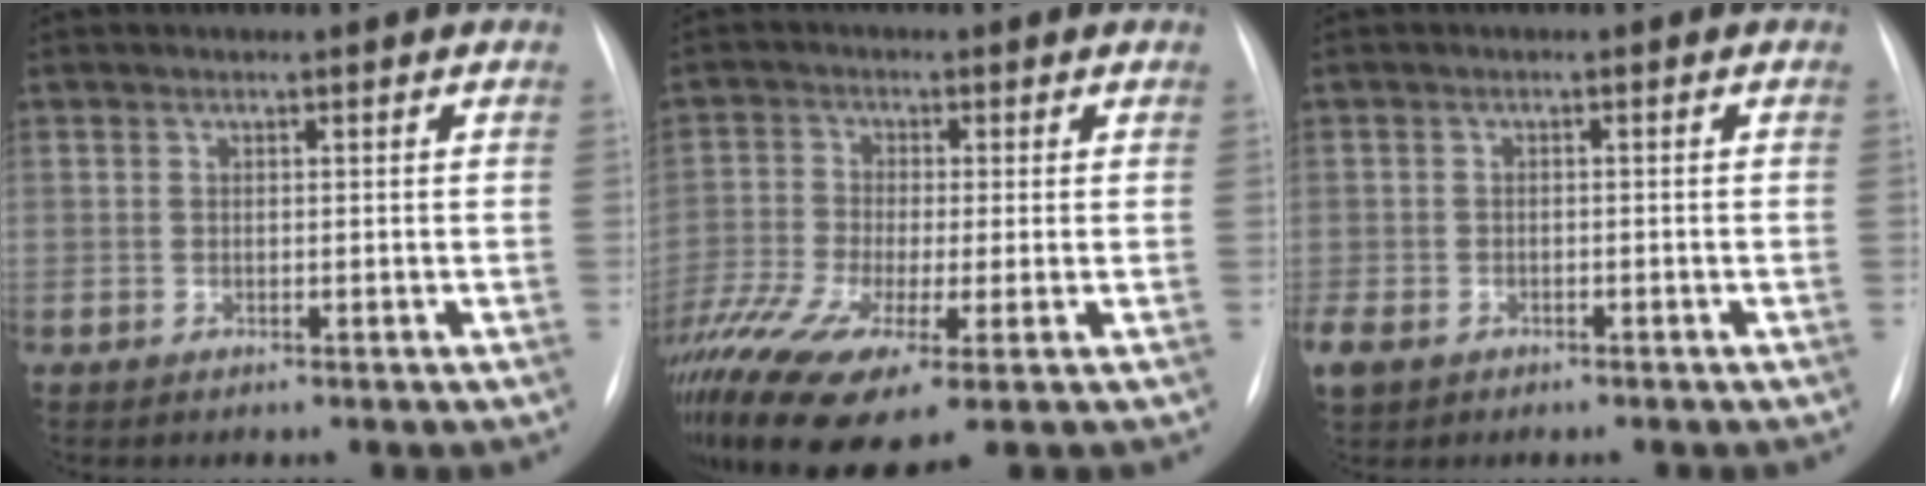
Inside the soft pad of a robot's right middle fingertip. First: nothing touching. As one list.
[{"total": 14.0, "force": [-7.1, 3.4, 11.6], "torque": [-0.263, -0.034, -0.128]}, {"total": 5.3, "force": [-3.3, 3.5, 2.2], "torque": [-0.051, -0.004, -0.052]}]